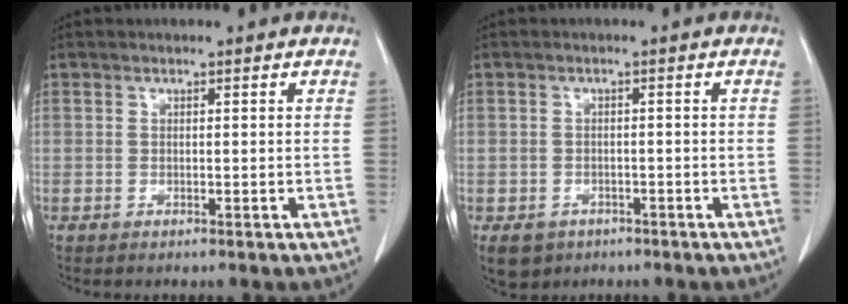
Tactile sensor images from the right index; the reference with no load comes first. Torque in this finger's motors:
{"motor_torque": [-0.18, -0.05, -0.83, -0.14]}